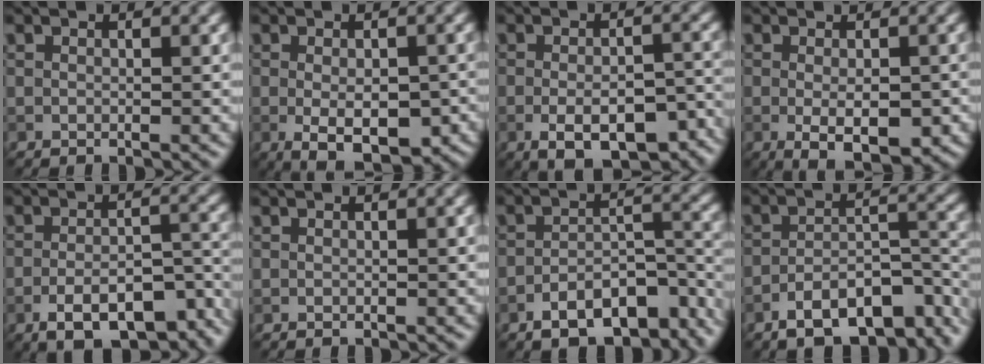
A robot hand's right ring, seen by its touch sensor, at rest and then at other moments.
{"total": 6.0, "force": [-1.8, 2.6, 5.1], "torque": [-0.077, -0.016, -0.019]}
{"total": 8.6, "force": [-3.8, 3.7, 6.7], "torque": [-0.103, -0.014, -0.045]}
{"total": 5.1, "force": [-1.2, 1.9, 4.5], "torque": [-0.068, -0.011, -0.013]}
{"total": 10.0, "force": [-5.9, 3.9, 7.0], "torque": [-0.104, -0.013, -0.089]}
{"total": 0.0}
{"total": 9.0, "force": [-5.9, 3.9, 5.6], "torque": [-0.074, -0.006, -0.097]}
{"total": 9.9, "force": [-6.6, 3.9, 6.3], "torque": [-0.087, -0.004, -0.110]}